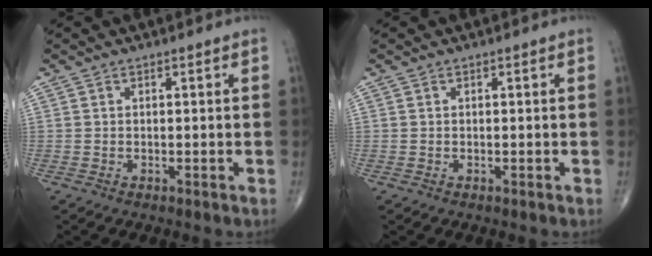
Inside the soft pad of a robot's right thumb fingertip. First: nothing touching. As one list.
[{"total": 0.0}]